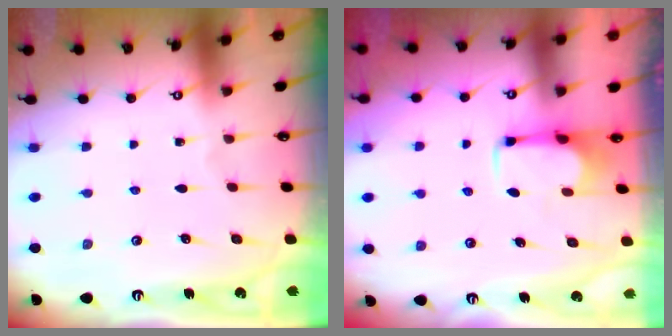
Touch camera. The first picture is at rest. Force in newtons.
{"total": 2.8, "press": 2.7, "slide": 0.7}